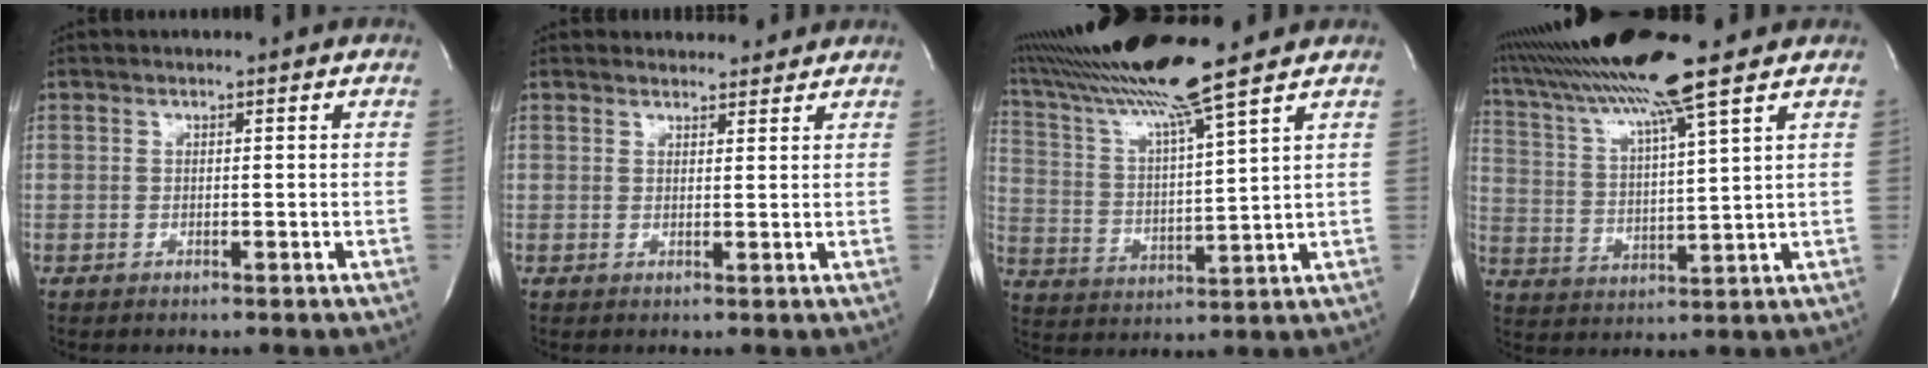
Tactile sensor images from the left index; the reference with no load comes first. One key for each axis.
{"total": 3.4, "fx": 3.2, "fy": 1.0, "fz": 0.0, "tx": -0.005, "ty": 0.009, "tz": 0.039}
{"total": 13.7, "fx": 11.3, "fy": -2.1, "fz": 7.4, "tx": -0.144, "ty": 0.005, "tz": 0.206}
{"total": 14.7, "fx": 11.6, "fy": -1.6, "fz": 8.9, "tx": -0.169, "ty": 0.016, "tz": 0.202}